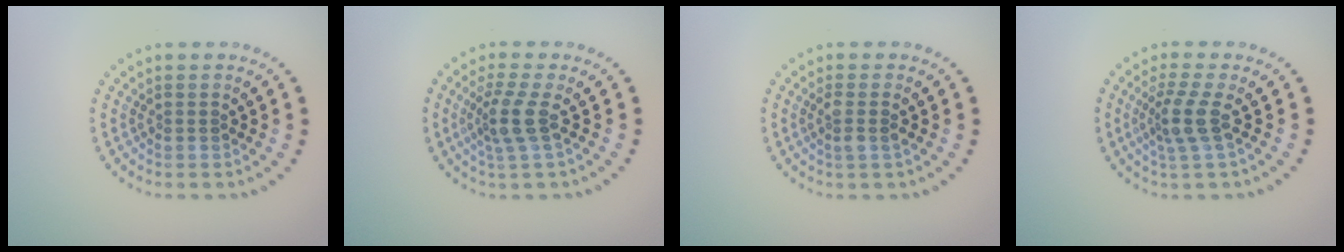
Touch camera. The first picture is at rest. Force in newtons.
{"total": 2.6, "press": 2.1, "slide": 1.7}
{"total": 1.5, "press": 1.2, "slide": 0.9}
{"total": 2.7, "press": 2.0, "slide": 1.8}